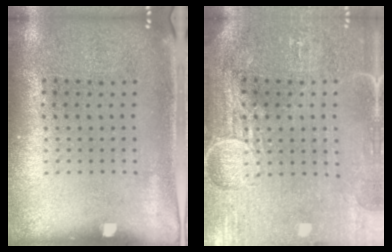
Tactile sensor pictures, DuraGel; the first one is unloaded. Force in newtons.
{"total": 3.8, "press": 3.6, "slide": 1.4}